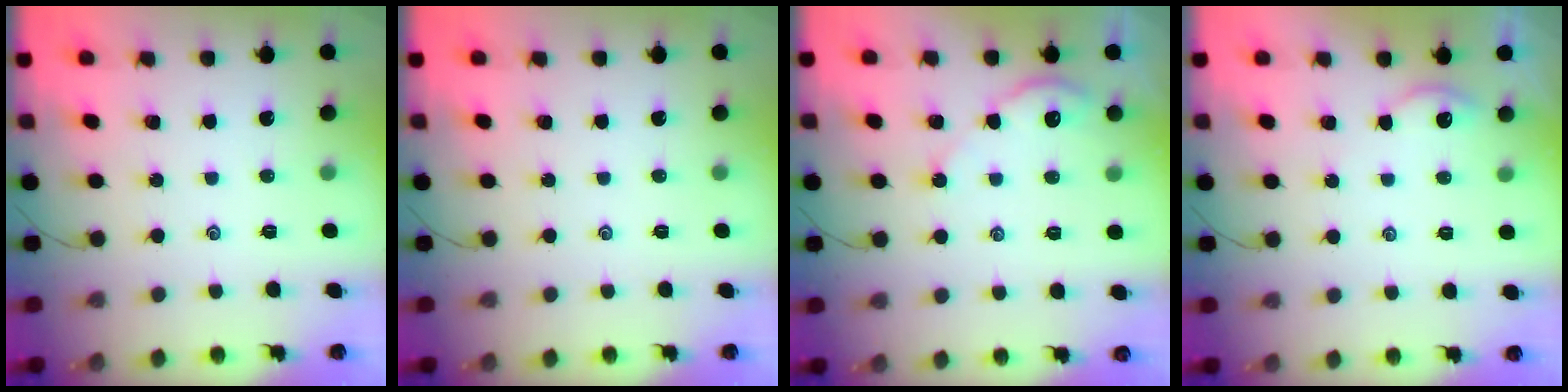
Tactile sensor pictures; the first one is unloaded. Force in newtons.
{"total": 0.0}
{"total": 3.8, "press": 3.7, "slide": 0.4}
{"total": 4.5, "press": 4.5, "slide": 0.3}